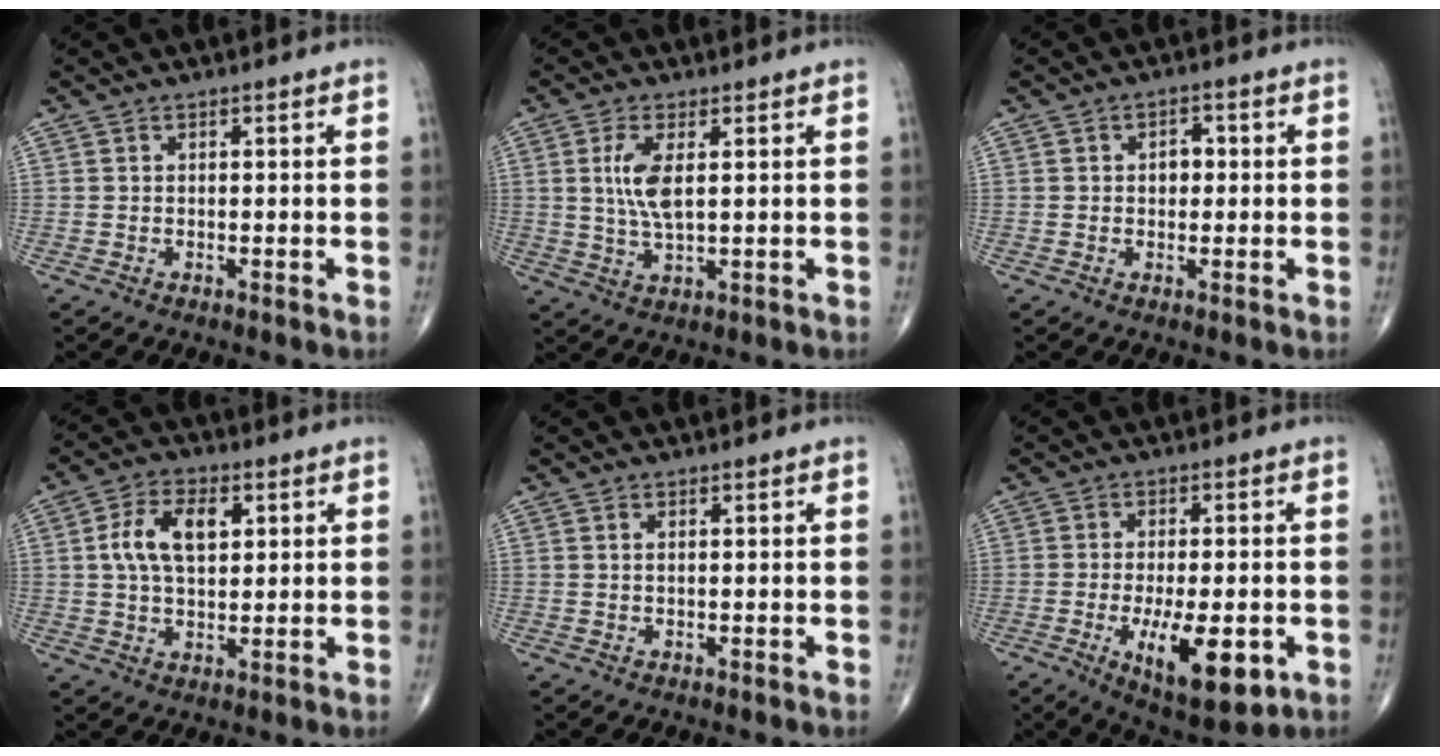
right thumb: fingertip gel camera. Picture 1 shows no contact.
{"total": 6.3, "force": [1.4, 2.2, 5.7], "torque": [-0.128, -0.008, 0.031]}
{"total": 2.8, "force": [0.2, 2.1, 1.9], "torque": [-0.013, 0.008, -0.001]}
{"total": 9.4, "force": [2.3, 5.3, 7.4], "torque": [-0.127, 0.003, 0.041]}
{"total": 0.5, "force": [0.2, 0.2, 0.5], "torque": [-0.014, 0.004, 0.005]}
{"total": 13.1, "force": [-4.1, 5.0, 11.4], "torque": [-0.167, -0.012, -0.052]}